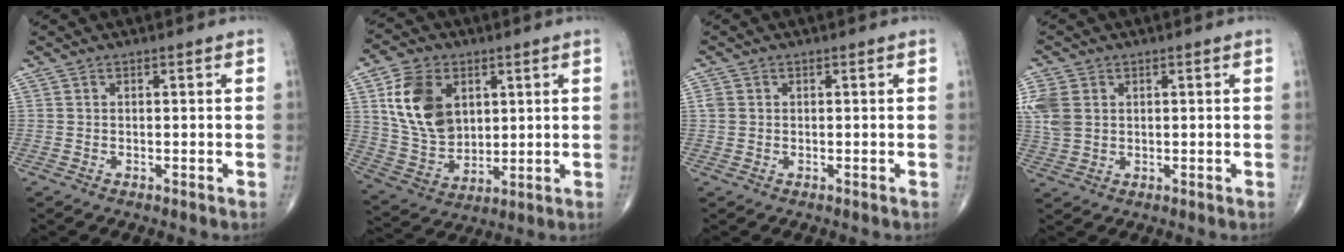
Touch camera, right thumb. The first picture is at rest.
{"total": 14.5, "force": [4.5, 10.2, 9.2], "torque": [-0.150, -0.016, 0.096]}
{"total": 1.4, "force": [0.2, 1.3, 0.7], "torque": [-0.015, 0.004, 0.007]}
{"total": 6.7, "force": [1.5, 5.0, 4.2], "torque": [-0.104, 0.006, 0.036]}